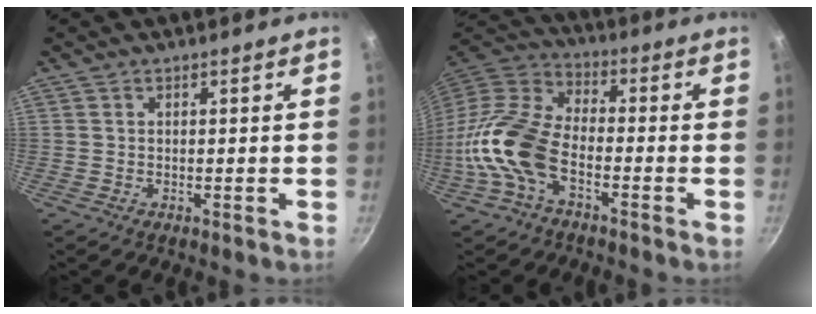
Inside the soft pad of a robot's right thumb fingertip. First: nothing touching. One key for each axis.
{"total": 14.5, "fx": -5.1, "fy": 8.0, "fz": 11.0, "tx": -0.208, "ty": 0.046, "tz": -0.116}